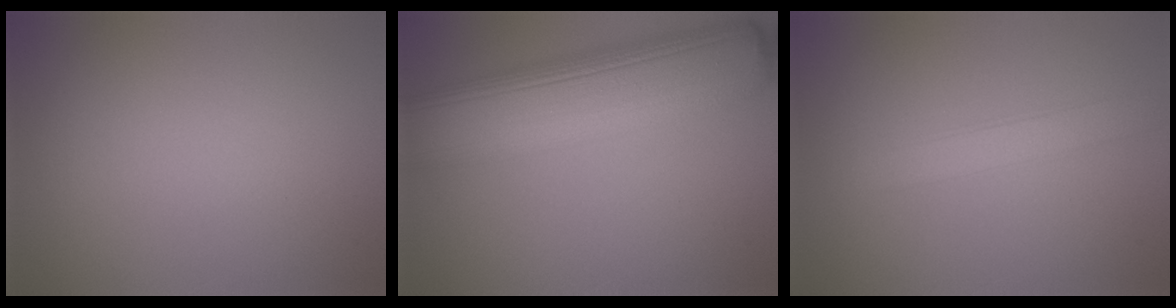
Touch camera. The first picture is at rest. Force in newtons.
{"total": 11.6, "press": 11.6, "slide": 0.7}
{"total": 2.1, "press": 2.1, "slide": 0.0}